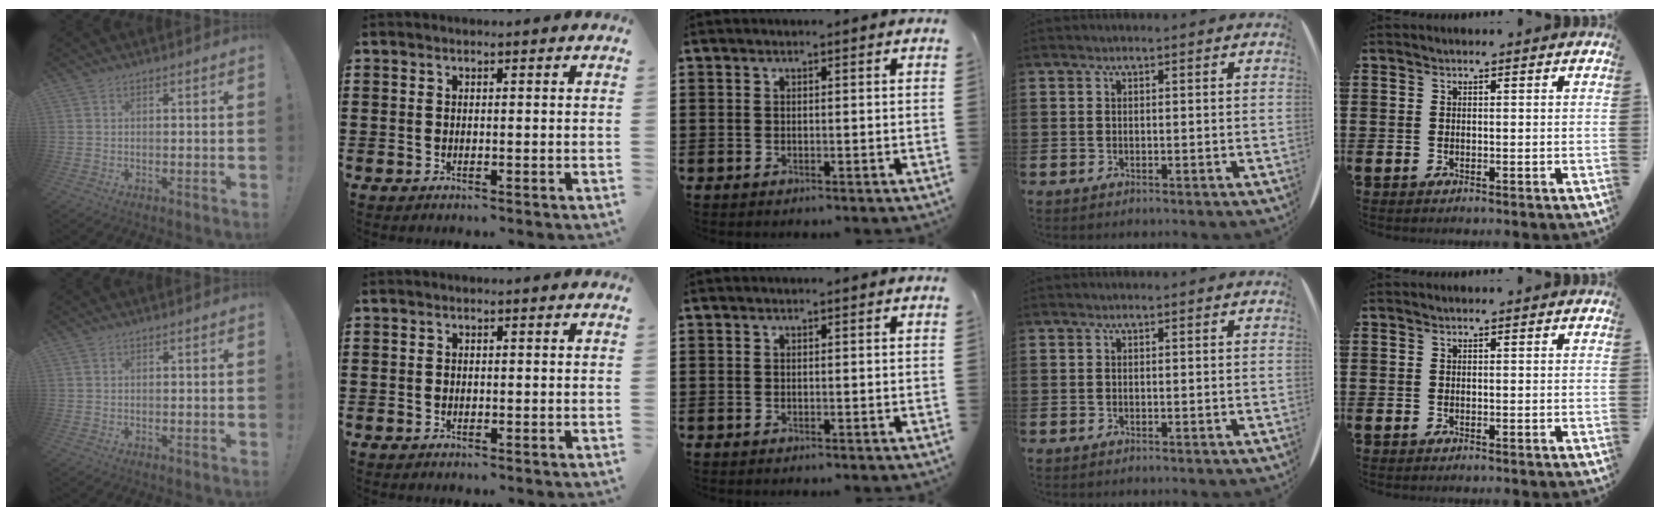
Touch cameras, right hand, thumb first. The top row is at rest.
{}